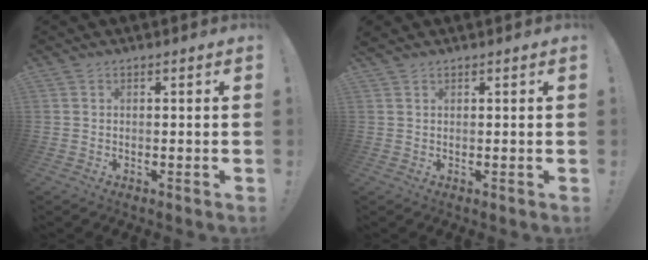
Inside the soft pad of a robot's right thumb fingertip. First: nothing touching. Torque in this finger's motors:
{"motor_torque": [-0.21, 1.98, 0.73, 0.90, 0.00]}